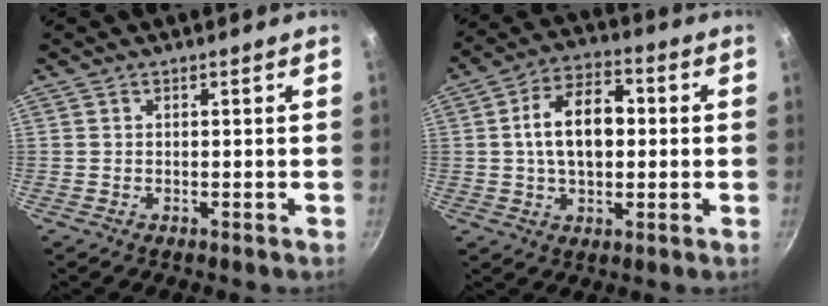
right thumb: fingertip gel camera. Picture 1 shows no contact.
{"total": 12.7, "force": [0.8, 7.8, 10.0], "torque": [-0.142, 0.025, 0.004]}